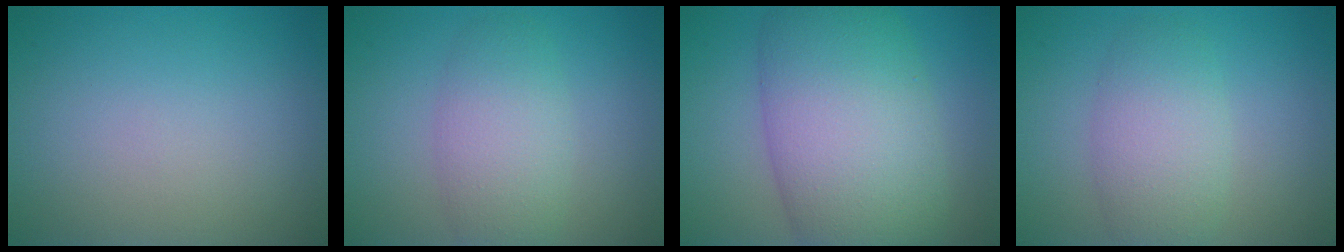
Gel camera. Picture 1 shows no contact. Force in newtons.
{"total": 4.3, "press": 4.3, "slide": 0.1}
{"total": 11.7, "press": 11.7, "slide": 0.3}
{"total": 4.3, "press": 4.3, "slide": 0.2}